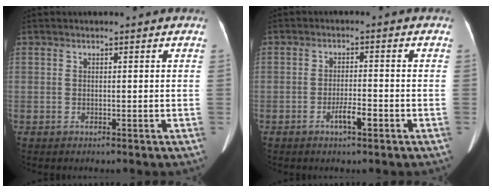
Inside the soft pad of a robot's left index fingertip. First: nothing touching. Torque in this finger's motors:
{"motor_torque": [0.47, 0.33, 0.08, 0.06]}